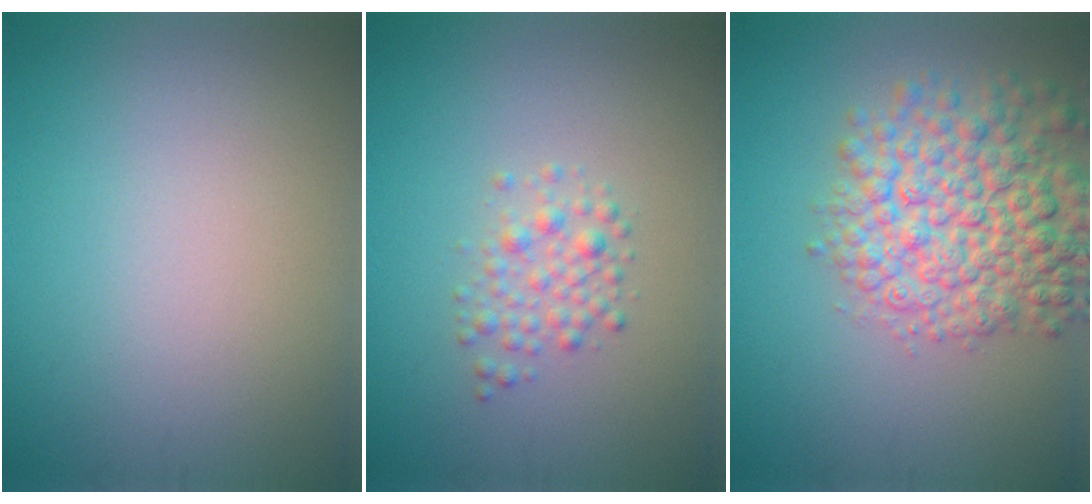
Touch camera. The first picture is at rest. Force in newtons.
{"total": 2.1, "press": 2.1, "slide": 0.0}
{"total": 8.2, "press": 8.2, "slide": 0.3}